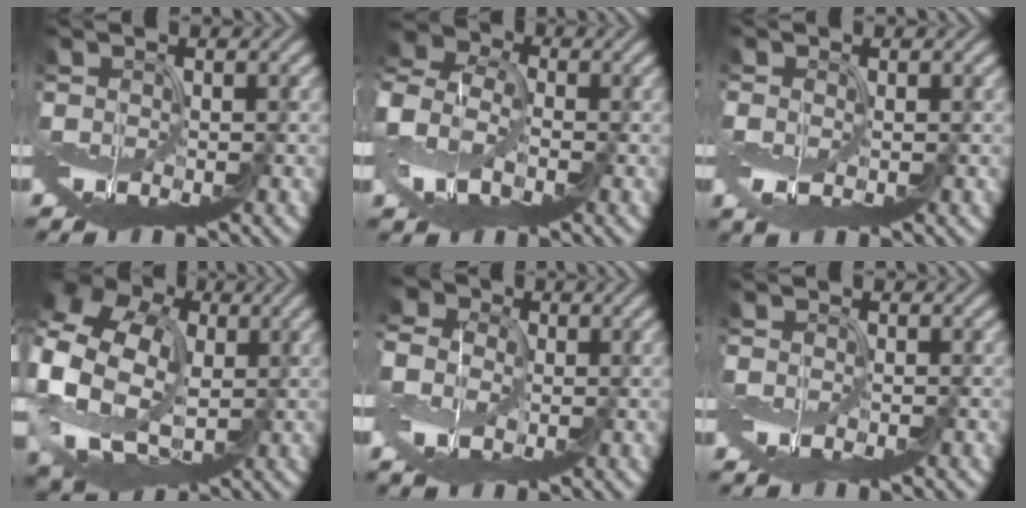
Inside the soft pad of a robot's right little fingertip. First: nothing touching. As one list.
[{"total": 8.4, "force": [-0.9, 5.8, 6.1], "torque": [-0.149, 0.013, -0.034]}, {"total": 1.6, "force": [-0.4, 1.0, 1.2], "torque": [-0.036, -0.007, -0.006]}, {"total": 14.5, "force": [1.3, 11.2, 9.1], "torque": [-0.210, -0.006, 0.020]}, {"total": 6.4, "force": [-0.6, 5.2, 3.6], "torque": [-0.093, 0.004, -0.028]}, {"total": 1.0, "force": [-0.9, 0.1, 0.5], "torque": [-0.009, -0.004, -0.017]}]